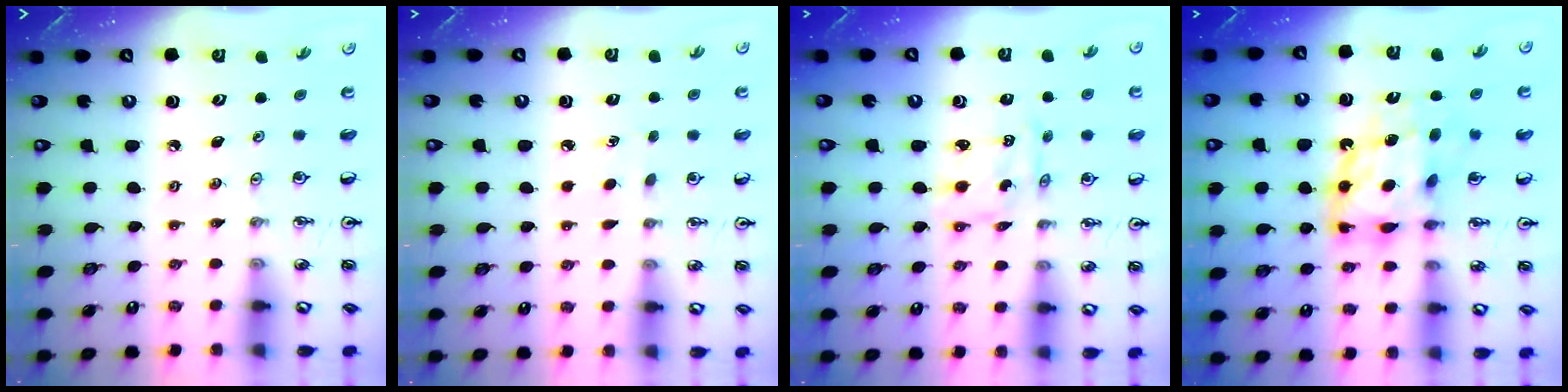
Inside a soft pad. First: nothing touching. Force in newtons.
{"total": 2.9, "press": 2.8, "slide": 0.4}
{"total": 2.4, "press": 2.4, "slide": 0.1}
{"total": 11.8, "press": 11.7, "slide": 1.0}